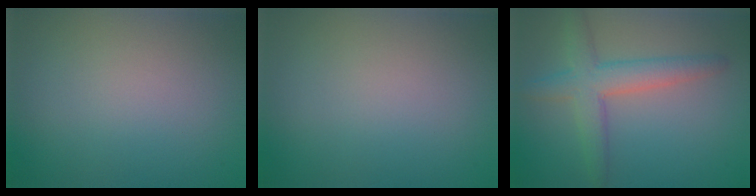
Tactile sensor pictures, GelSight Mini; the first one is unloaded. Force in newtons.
{"total": 0.0}
{"total": 4.3, "press": 4.3, "slide": 0.2}